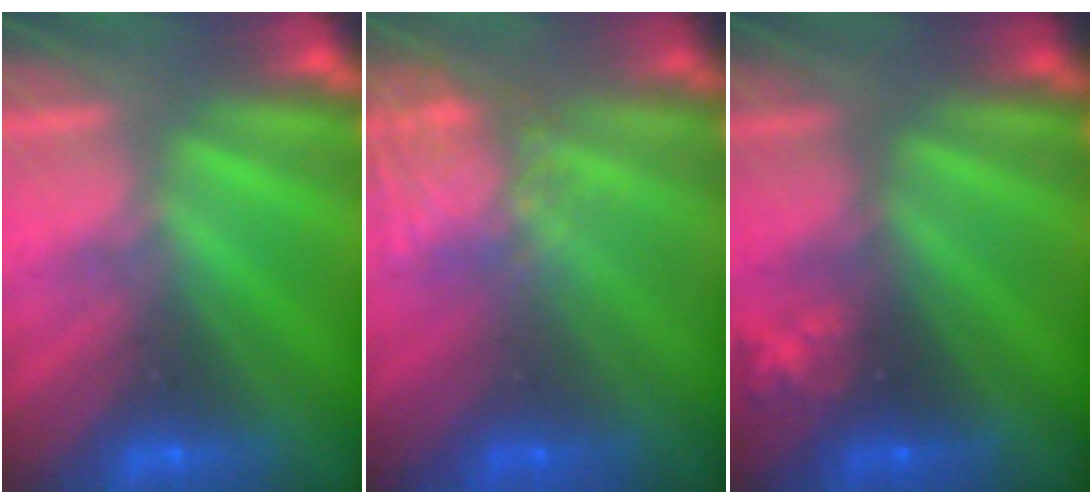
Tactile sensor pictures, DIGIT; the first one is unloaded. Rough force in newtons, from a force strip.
{"total": 4.6}
{"total": 2.3}